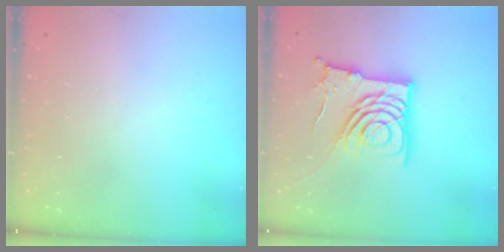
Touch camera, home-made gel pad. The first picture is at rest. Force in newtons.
{"total": 15.5, "press": 15.5, "slide": 1.2}